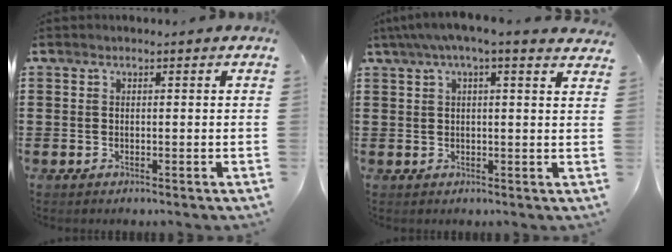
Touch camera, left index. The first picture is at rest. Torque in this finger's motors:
{"motor_torque": [2.14, 0.00, 0.44, 0.21]}